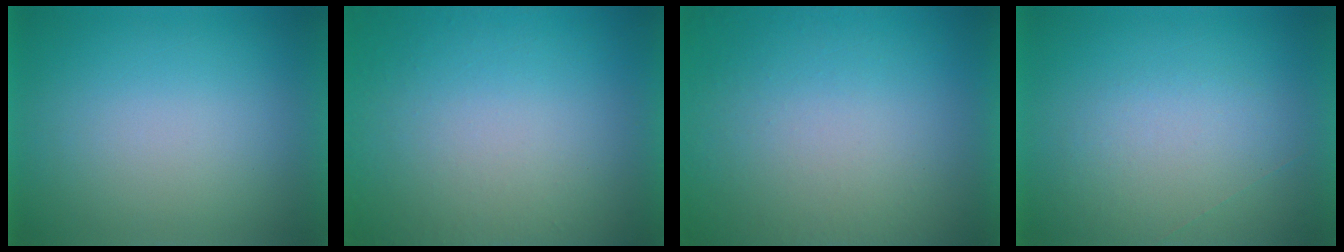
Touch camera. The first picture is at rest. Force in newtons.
{"total": 5.2}
{"total": 1.2}
{"total": 1.0}